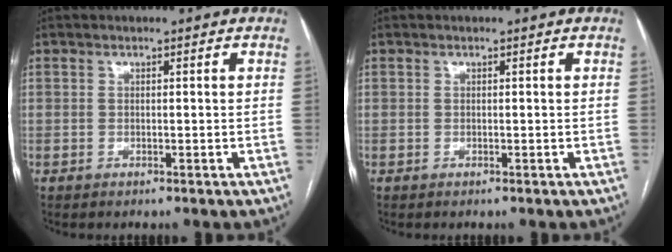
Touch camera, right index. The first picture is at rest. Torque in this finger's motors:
{"motor_torque": [0.00, 0.00, 0.00, 0.00]}